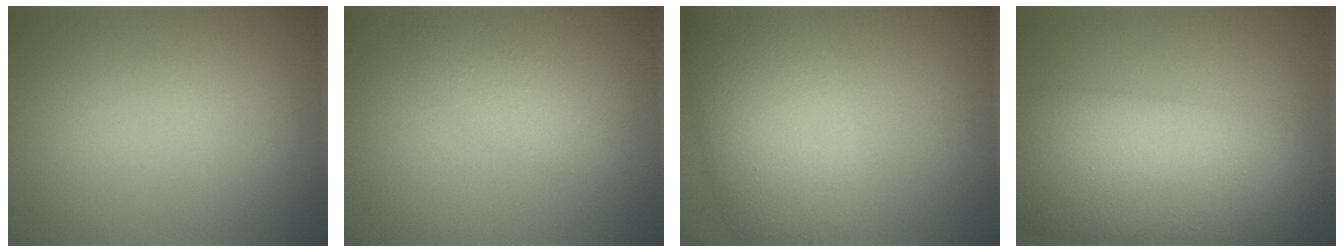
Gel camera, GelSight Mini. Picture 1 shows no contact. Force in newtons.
{"total": 2.1, "press": 2.1, "slide": 0.0}
{"total": 8.0, "press": 8.0, "slide": 0.3}
{"total": 12.3, "press": 12.3, "slide": 0.1}